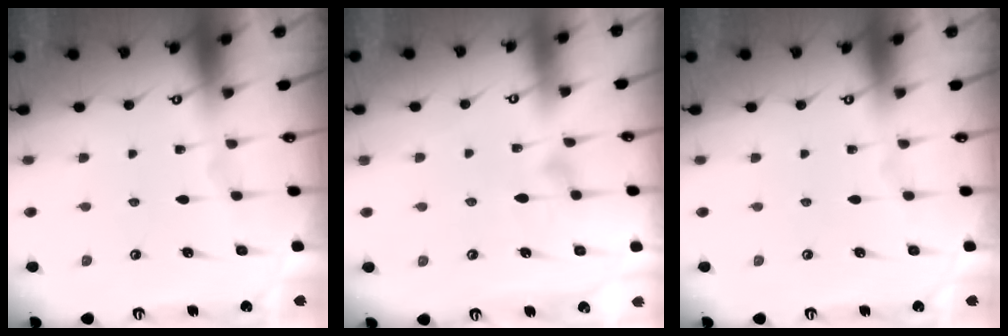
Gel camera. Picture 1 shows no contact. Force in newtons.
{"total": 6.4, "press": 6.4, "slide": 0.4}
{"total": 0.0}